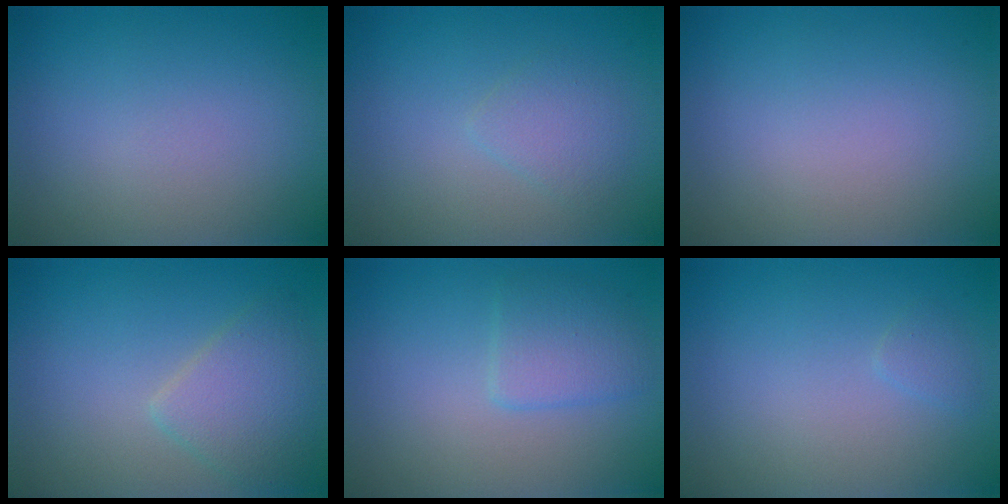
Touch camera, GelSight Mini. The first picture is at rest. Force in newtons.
{"total": 1.7, "press": 1.7, "slide": 0.1}
{"total": 0.0}
{"total": 3.4, "press": 3.4, "slide": 0.1}
{"total": 2.4, "press": 2.4, "slide": 0.2}
{"total": 0.7, "press": 0.7, "slide": 0.1}